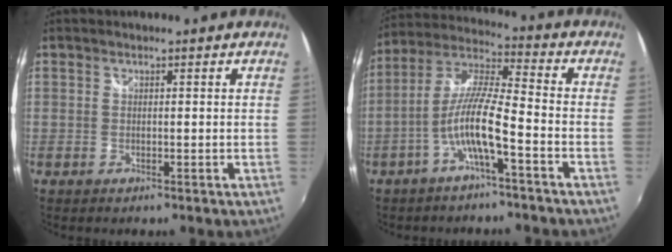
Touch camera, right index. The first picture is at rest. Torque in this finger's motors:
{"motor_torque": [1.39, -0.74, 0.84, 0.20]}